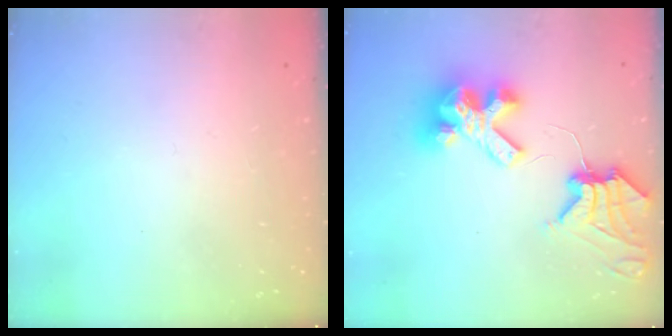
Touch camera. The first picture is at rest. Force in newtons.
{"total": 11.3, "press": 11.3, "slide": 1.4}